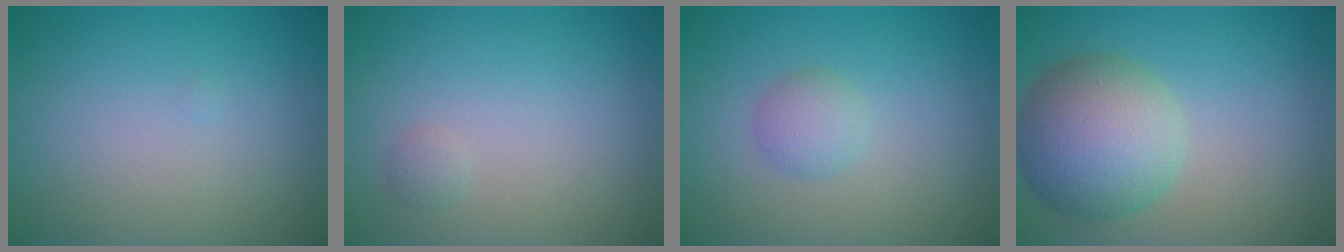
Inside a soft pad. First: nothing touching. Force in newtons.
{"total": 0.6, "press": 0.6, "slide": 0.0}
{"total": 1.7, "press": 1.7, "slide": 0.1}
{"total": 7.7, "press": 7.7, "slide": 0.3}